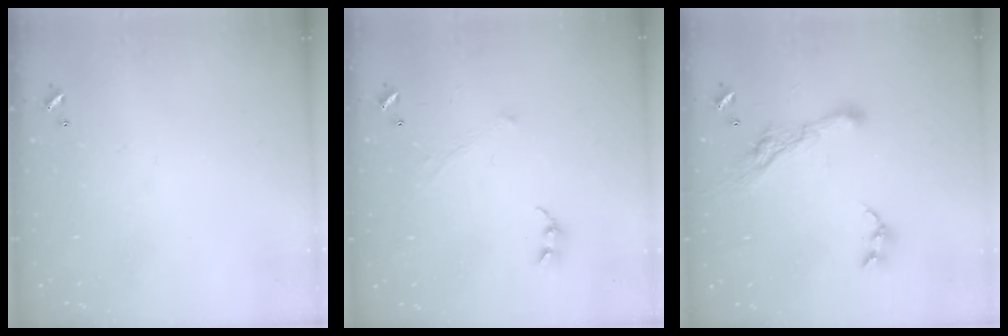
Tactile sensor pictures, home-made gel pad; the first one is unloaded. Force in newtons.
{"total": 0.7, "press": 0.0, "slide": 0.7}
{"total": 8.3, "press": 8.2, "slide": 1.2}